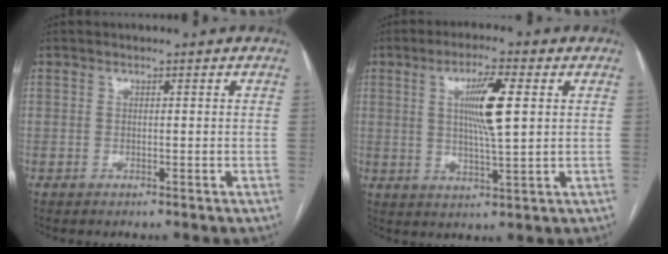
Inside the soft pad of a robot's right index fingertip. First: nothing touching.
{"total": 8.2, "force": [1.9, 0.6, 7.9], "torque": [-0.145, -0.001, 0.034]}